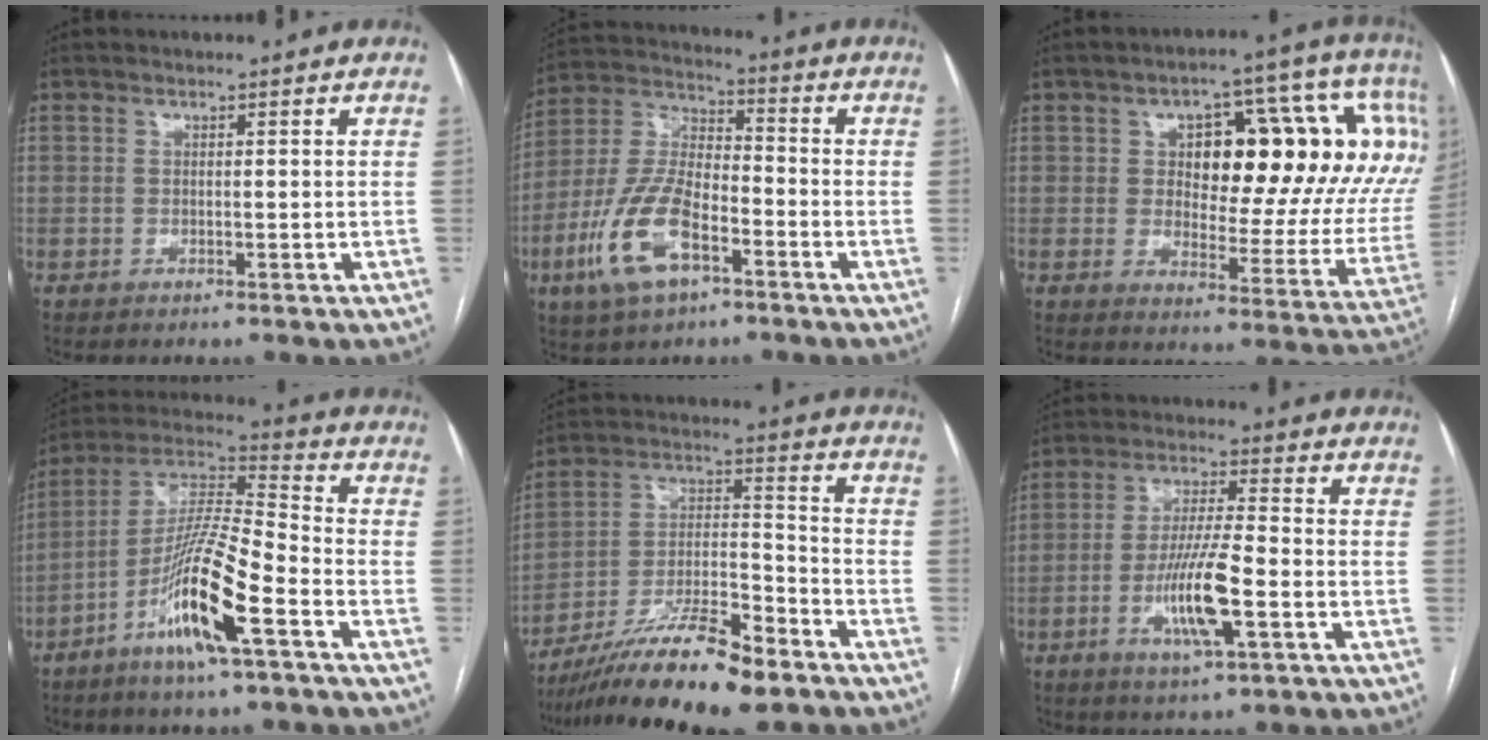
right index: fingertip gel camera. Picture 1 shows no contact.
{"total": 14.2, "force": [-6.3, 6.1, 11.1], "torque": [-0.248, 0.008, -0.116]}
{"total": 24.7, "force": [6.6, 9.7, 21.7], "torque": [-0.233, 0.060, 0.108]}
{"total": 14.4, "force": [-6.6, 0.9, 12.8], "torque": [-0.255, -0.006, -0.126]}
{"total": 16.6, "force": [-12.4, 2.3, 10.8], "torque": [-0.207, -0.011, -0.219]}
{"total": 12.6, "force": [-5.1, 0.8, 11.5], "torque": [-0.229, -0.004, -0.093]}